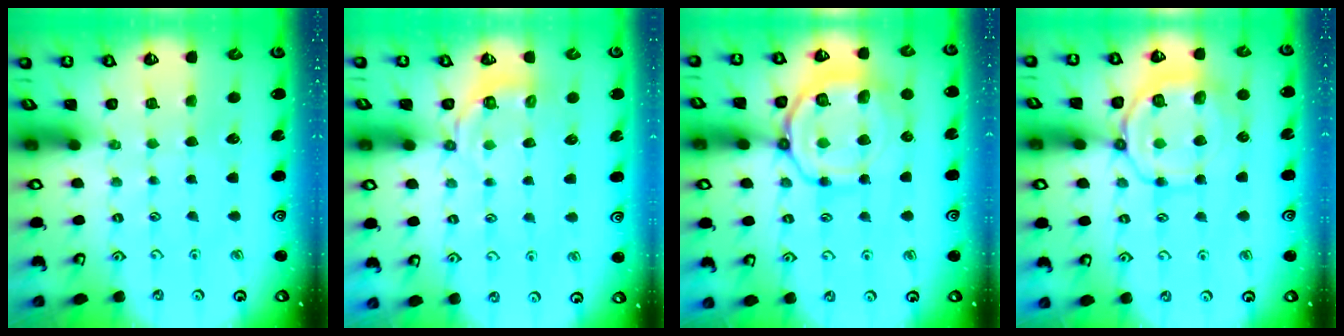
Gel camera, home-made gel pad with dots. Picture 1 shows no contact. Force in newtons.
{"total": 3.9, "press": 3.5, "slide": 1.7}
{"total": 14.7, "press": 14.6, "slide": 1.7}
{"total": 10.4, "press": 10.3, "slide": 1.4}